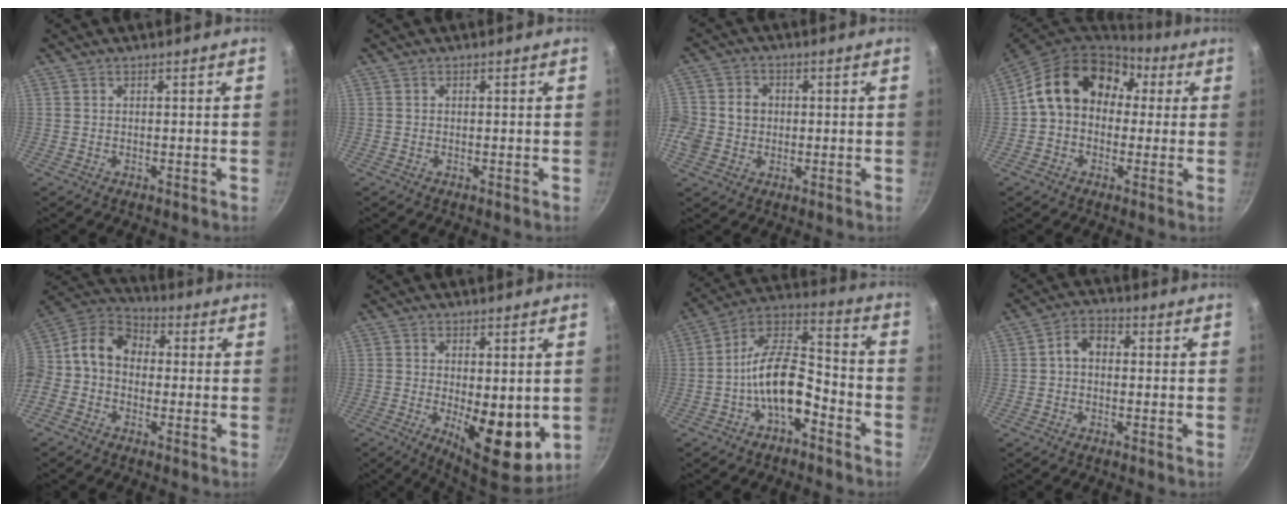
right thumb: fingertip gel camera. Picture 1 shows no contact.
{"total": 0.0}
{"total": 9.8, "force": [-0.7, 8.8, 4.2], "torque": [-0.087, 0.018, -0.023]}
{"total": 17.1, "force": [3.2, 13.3, 10.3], "torque": [-0.144, 0.045, 0.037]}
{"total": 12.7, "force": [-0.2, 9.9, 7.9], "torque": [-0.135, 0.049, -0.029]}
{"total": 12.3, "force": [-1.7, 5.4, 11.0], "torque": [-0.135, -0.015, -0.009]}
{"total": 13.5, "force": [-5.4, 6.7, 10.4], "torque": [-0.158, 0.065, -0.106]}
{"total": 4.6, "force": [0.1, 3.4, 3.2], "torque": [-0.044, 0.014, -0.010]}